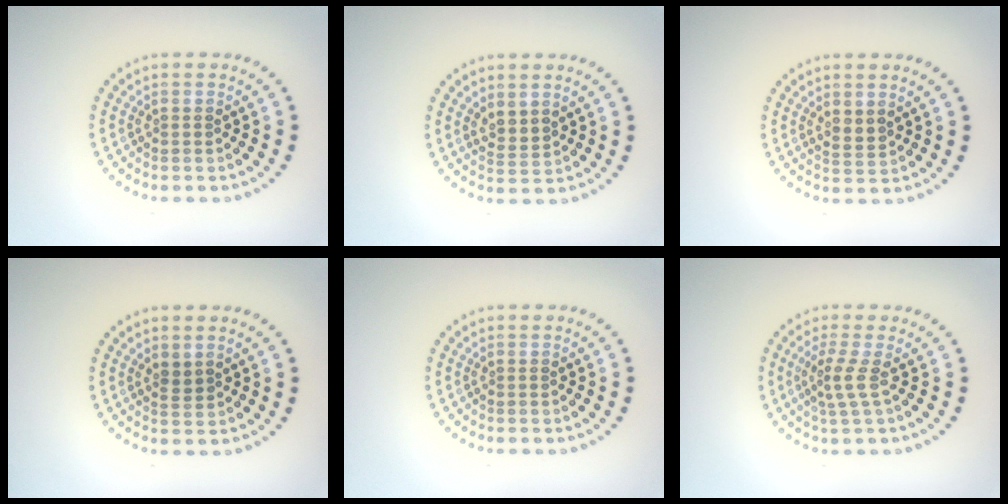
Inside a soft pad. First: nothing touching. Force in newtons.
{"total": 1.8, "press": 1.4, "slide": 1.2}
{"total": 1.4, "press": 1.1, "slide": 0.9}
{"total": 1.2, "press": 1.0, "slide": 0.6}
{"total": 0.0}
{"total": 2.2, "press": 1.5, "slide": 1.6}